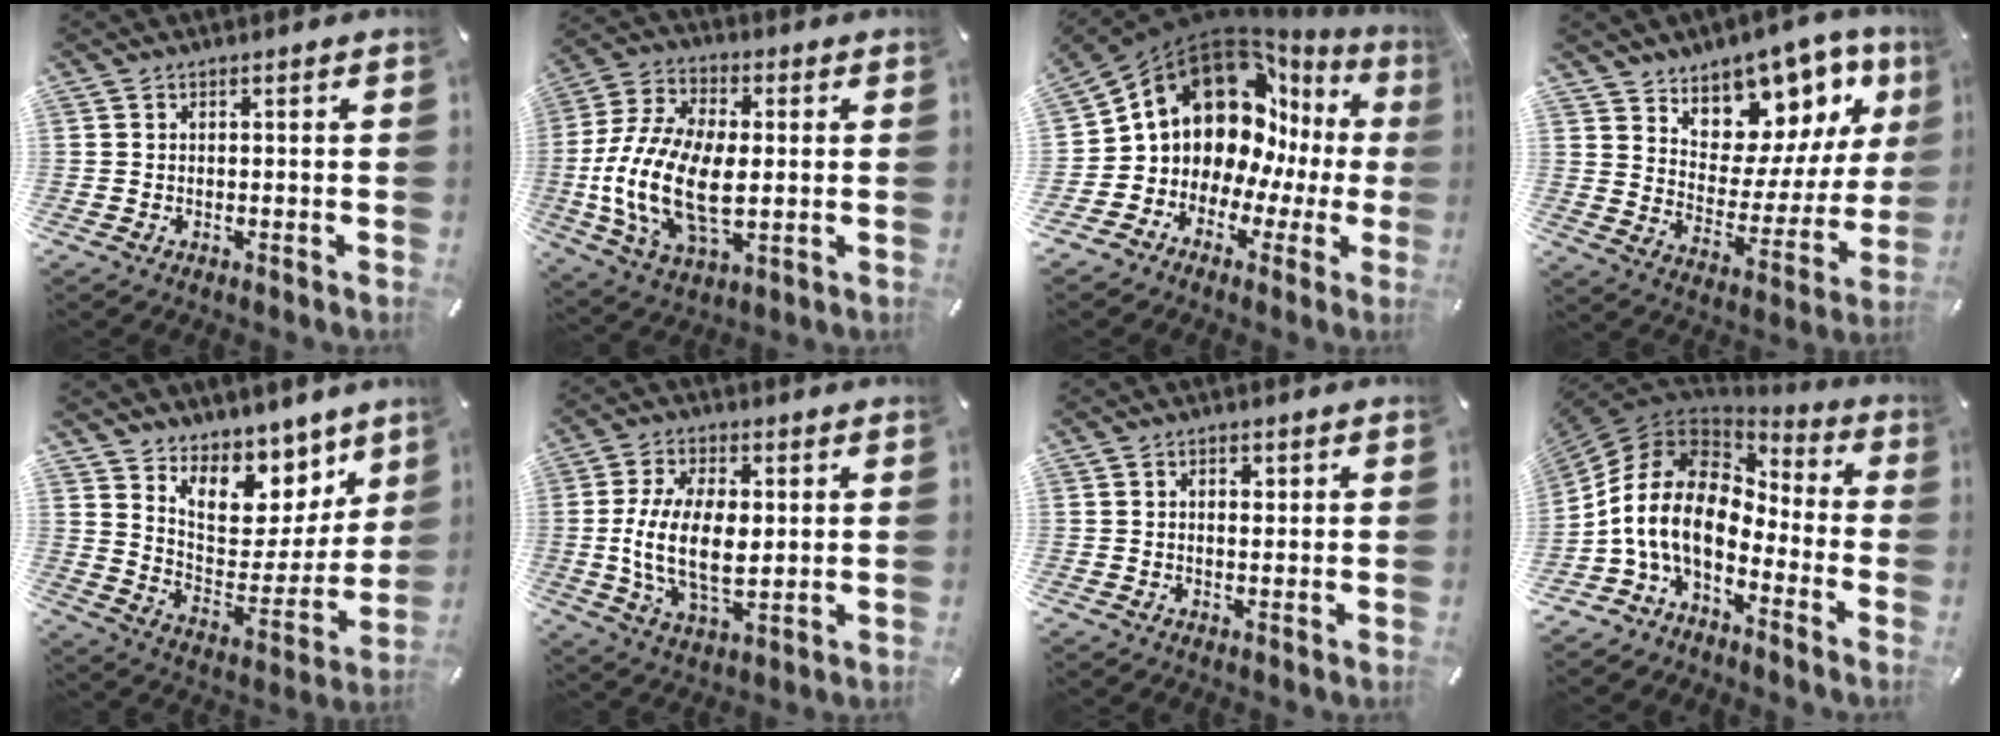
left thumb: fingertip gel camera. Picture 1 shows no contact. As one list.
[{"total": 18.7, "force": [-1.6, 10.9, 15.1], "torque": [-0.335, -0.007, -0.029]}, {"total": 15.5, "force": [6.5, 11.8, 7.7], "torque": [-0.132, -0.073, 0.115]}, {"total": 11.7, "force": [8.3, 7.7, 2.7], "torque": [-0.034, -0.091, 0.146]}, {"total": 12.9, "force": [9.9, 7.6, 3.3], "torque": [-0.046, -0.100, 0.180]}, {"total": 13.8, "force": [0.9, 7.8, 11.4], "torque": [-0.240, -0.002, 0.014]}, {"total": 2.2, "force": [0.3, 1.5, 1.6], "torque": [-0.019, 0.001, 0.000]}, {"total": 13.6, "force": [-3.5, 8.5, 10.0], "torque": [-0.228, 0.008, -0.074]}]